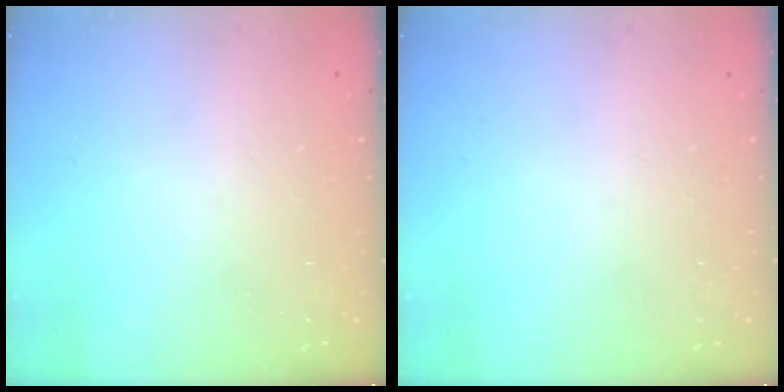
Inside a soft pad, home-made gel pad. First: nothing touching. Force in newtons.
{"total": 0.0}